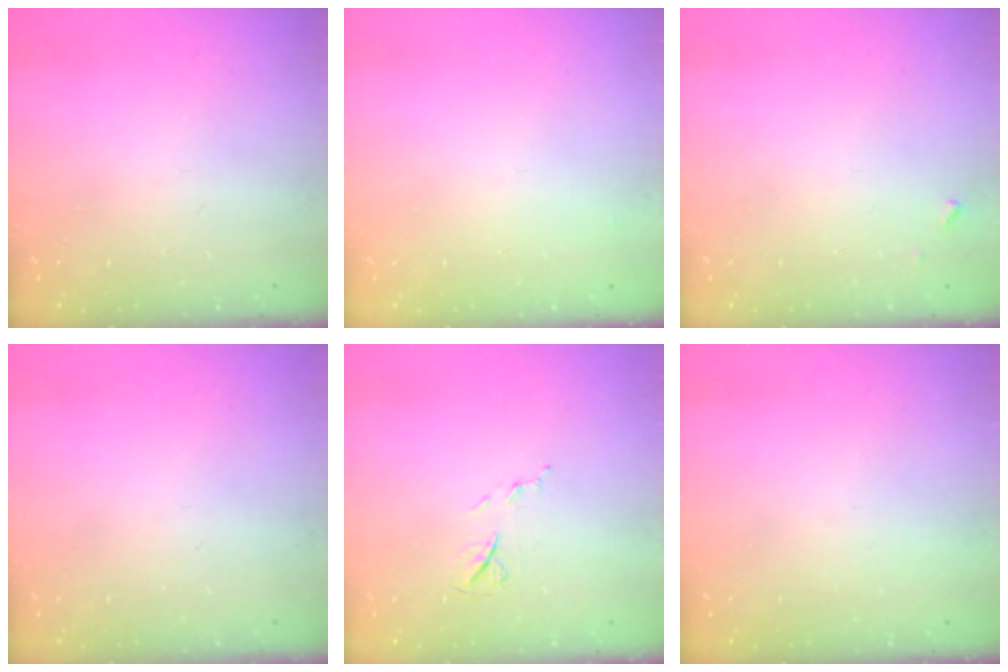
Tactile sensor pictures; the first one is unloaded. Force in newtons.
{"total": 3.6, "press": 3.6, "slide": 0.1}
{"total": 3.6, "press": 3.6, "slide": 0.2}
{"total": 0.0}
{"total": 6.2, "press": 6.2, "slide": 0.7}
{"total": 1.6, "press": 1.5, "slide": 0.1}